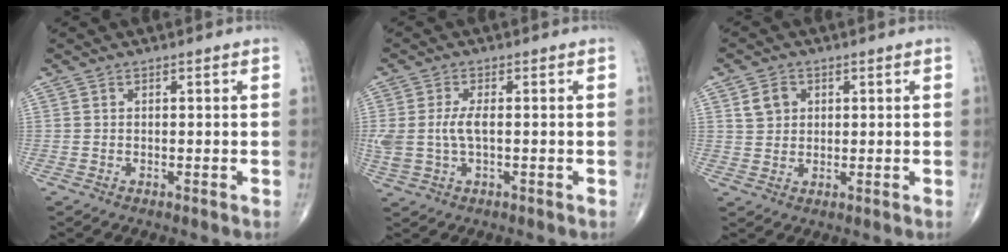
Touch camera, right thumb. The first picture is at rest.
{"total": 5.4, "force": [0.1, 2.4, 4.8], "torque": [-0.126, 0.005, 0.005]}
{"total": 4.1, "force": [1.5, 3.4, 1.9], "torque": [-0.017, -0.003, 0.028]}